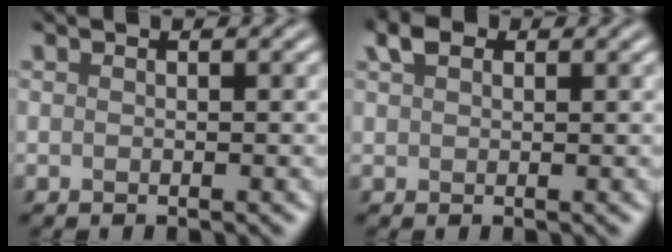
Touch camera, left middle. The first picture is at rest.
{"total": 0.7, "force": [0.2, -0.4, -0.5], "torque": [-0.020, -0.010, 0.042]}